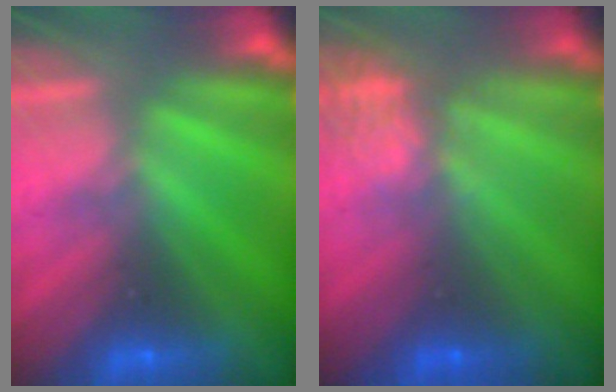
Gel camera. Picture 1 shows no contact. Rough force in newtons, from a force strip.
{"total": 4.4}